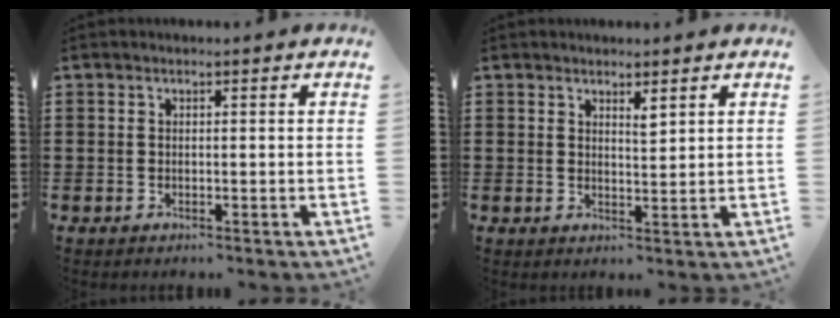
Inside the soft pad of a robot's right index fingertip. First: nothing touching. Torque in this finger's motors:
{"motor_torque": [-0.17, 0.16, 0.11, 0.00]}